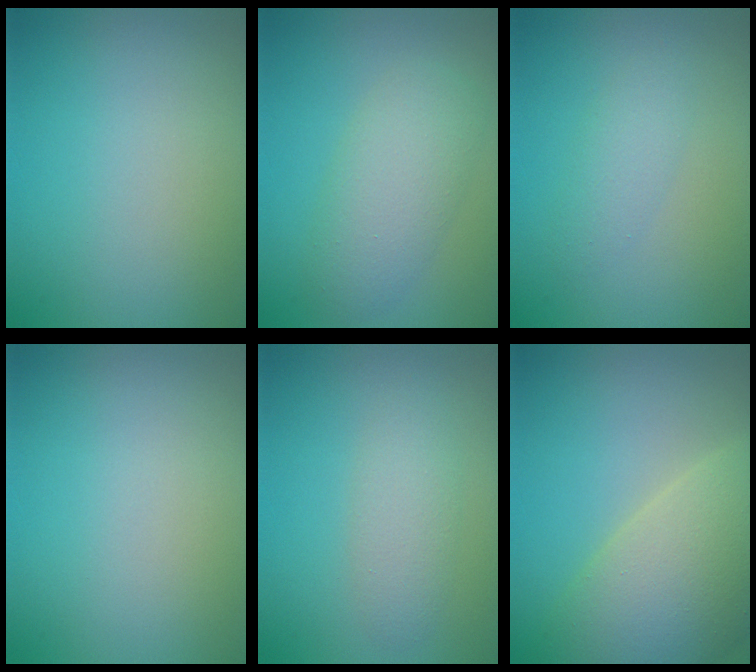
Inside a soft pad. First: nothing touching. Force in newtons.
{"total": 4.6, "press": 4.6, "slide": 0.1}
{"total": 1.9, "press": 1.9, "slide": 0.1}
{"total": 0.0}
{"total": 2.6, "press": 2.6, "slide": 0.0}
{"total": 9.5, "press": 9.4, "slide": 1.2}